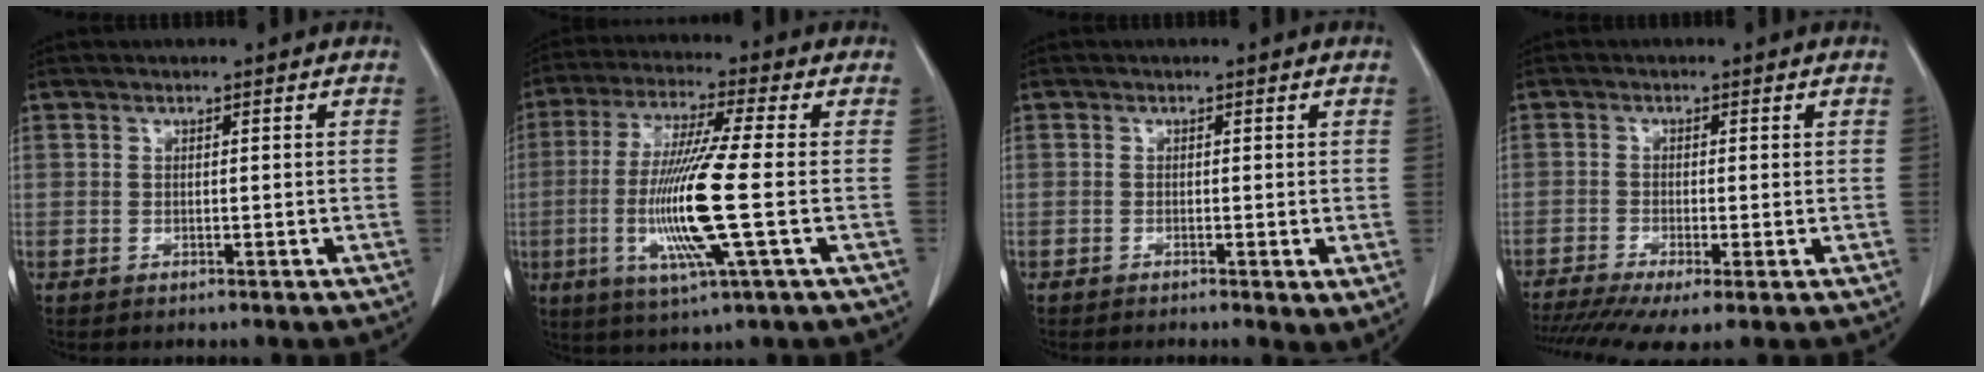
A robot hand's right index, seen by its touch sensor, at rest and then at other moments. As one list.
[{"total": 13.6, "force": [-2.3, -0.4, 13.4], "torque": [-0.275, -0.016, -0.052]}, {"total": 2.1, "force": [-0.6, 0.5, 2.0], "torque": [-0.027, -0.006, -0.009]}, {"total": 8.8, "force": [-5.6, 1.8, 6.6], "torque": [-0.122, -0.013, -0.096]}]